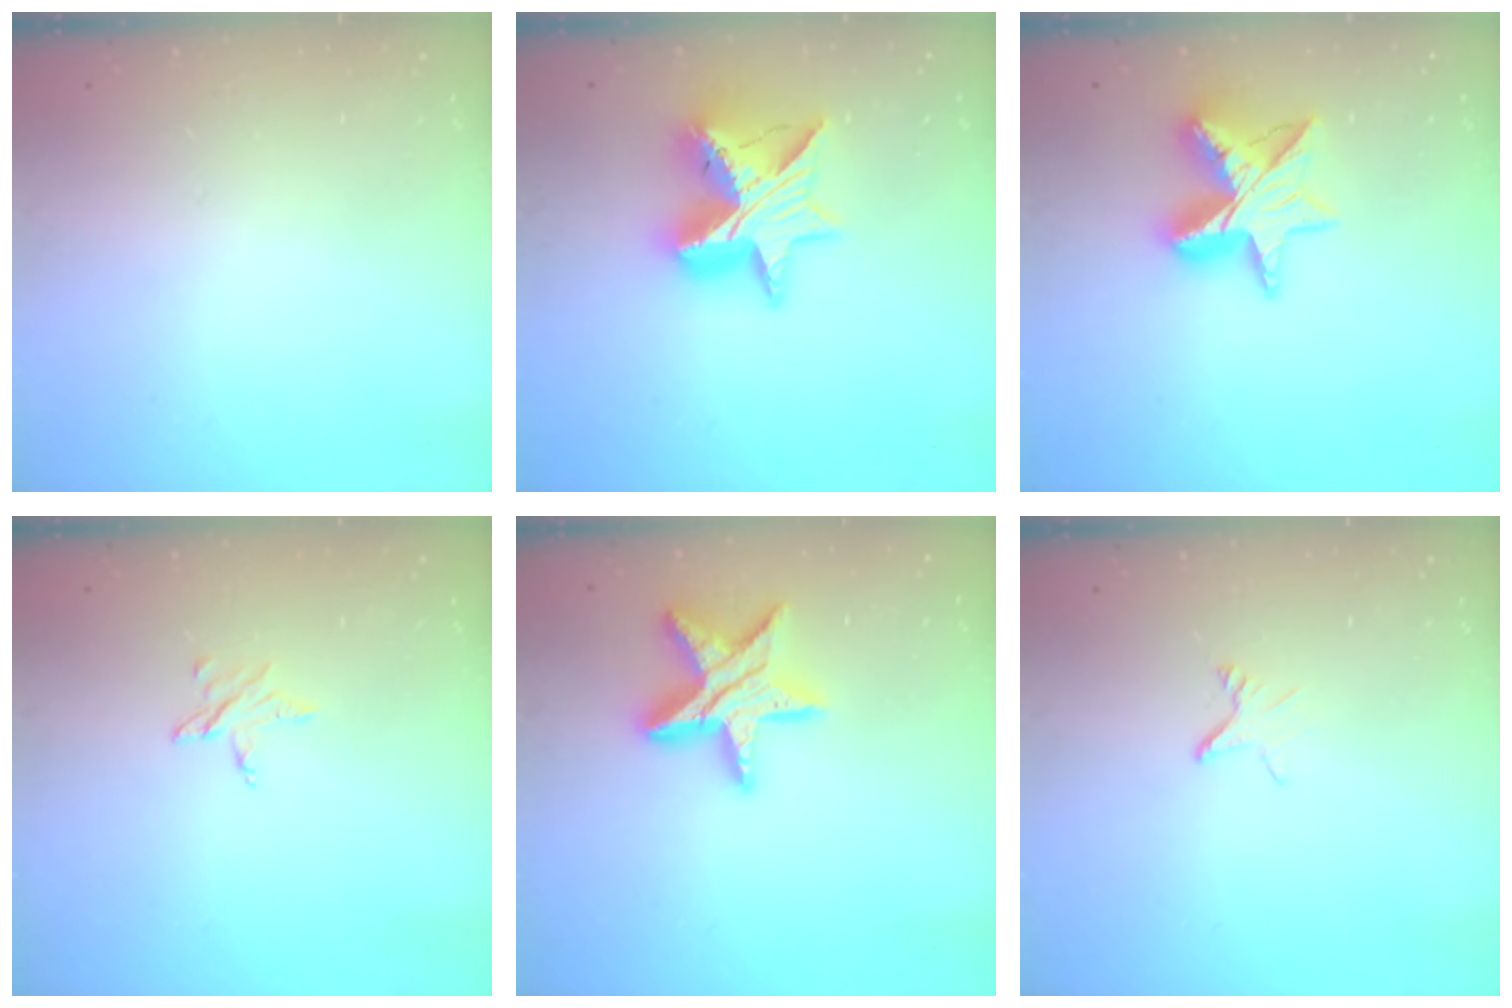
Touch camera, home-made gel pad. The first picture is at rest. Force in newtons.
{"total": 15.3, "press": 15.2, "slide": 1.2}
{"total": 12.9, "press": 12.9, "slide": 1.1}
{"total": 3.9, "press": 3.9, "slide": 0.3}
{"total": 15.3, "press": 15.3, "slide": 1.0}
{"total": 2.3, "press": 2.3, "slide": 0.2}